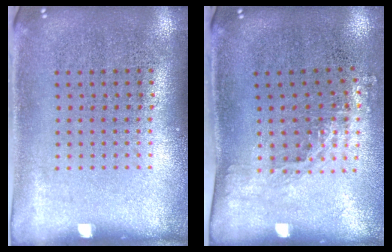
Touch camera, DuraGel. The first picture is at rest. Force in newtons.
{"total": 1.4, "press": 1.1, "slide": 0.9}